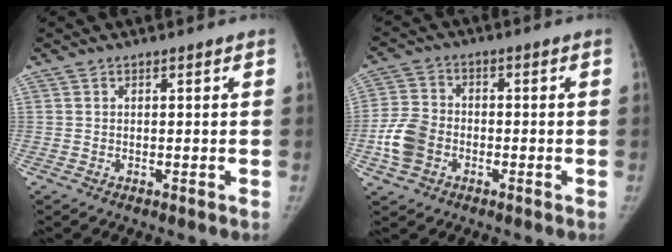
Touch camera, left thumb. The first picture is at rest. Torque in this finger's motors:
{"motor_torque": [-0.23, 0.34, 0.46, -0.45, 0.09]}